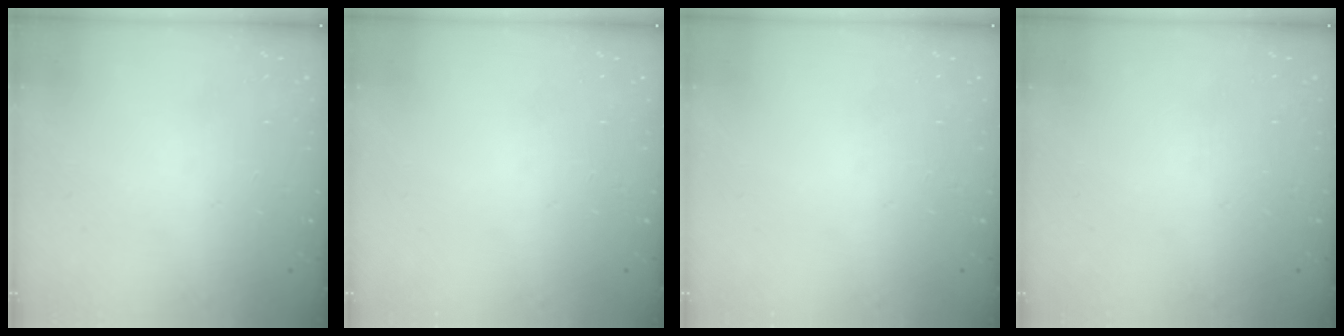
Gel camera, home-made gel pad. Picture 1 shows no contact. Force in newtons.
{"total": 0.0}
{"total": 0.0}
{"total": 0.0}